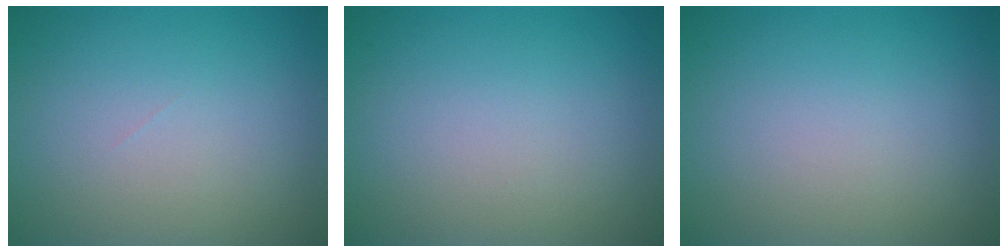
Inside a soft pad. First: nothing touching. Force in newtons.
{"total": 0.0}
{"total": 0.0}